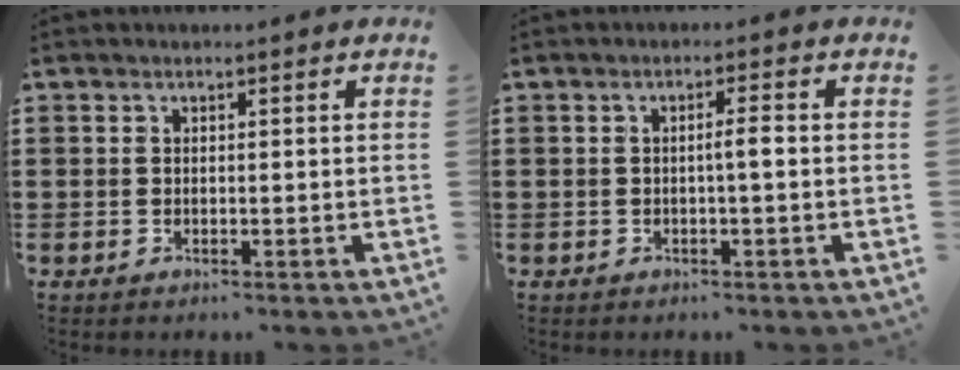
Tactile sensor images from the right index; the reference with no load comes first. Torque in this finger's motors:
{"motor_torque": [0.43, 0.03, 0.05, 0.04]}